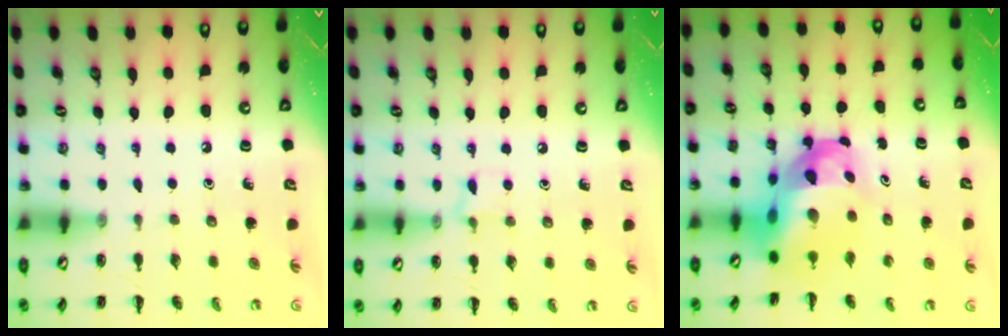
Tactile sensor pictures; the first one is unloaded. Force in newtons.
{"total": 5.8, "press": 5.6, "slide": 1.8}
{"total": 10.8, "press": 10.4, "slide": 2.9}